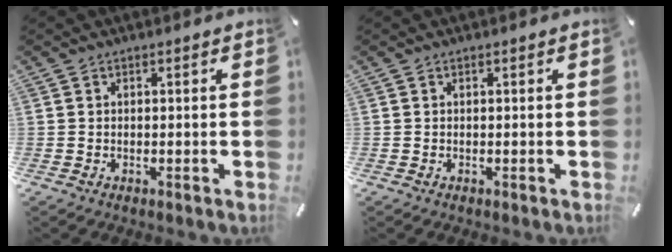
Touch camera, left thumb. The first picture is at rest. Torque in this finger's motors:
{"motor_torque": [-0.01, 0.01, -0.05, 0.06, 0.00]}